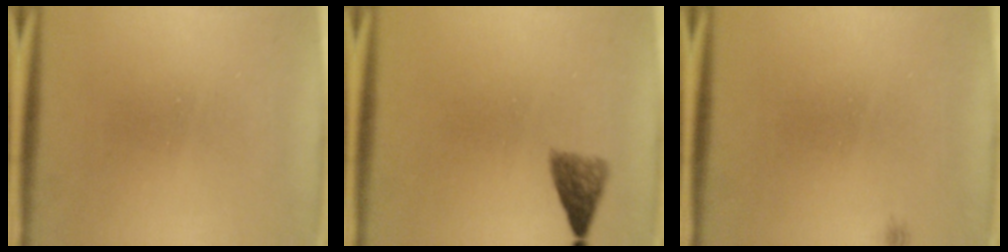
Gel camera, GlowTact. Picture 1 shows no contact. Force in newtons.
{"total": 2.9}
{"total": 0.6}